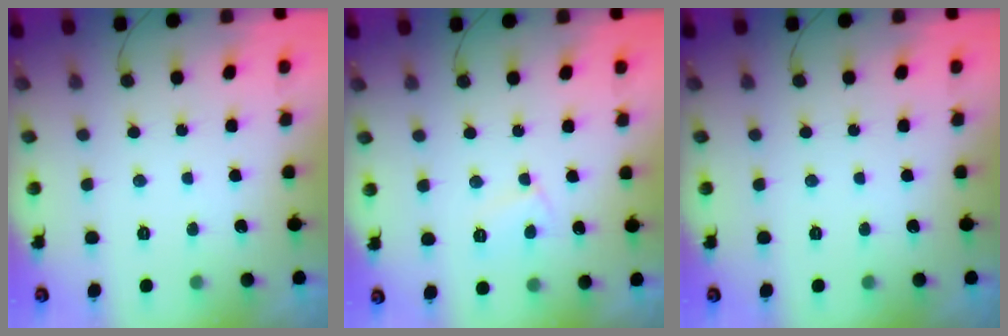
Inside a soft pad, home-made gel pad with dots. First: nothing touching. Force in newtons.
{"total": 5.0, "press": 5.0, "slide": 0.4}
{"total": 0.0}